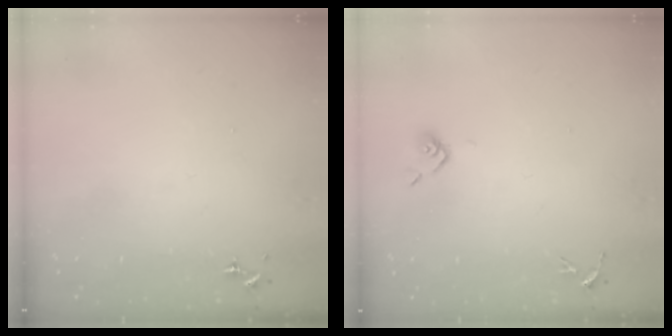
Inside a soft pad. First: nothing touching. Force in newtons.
{"total": 3.8, "press": 3.7, "slide": 0.8}